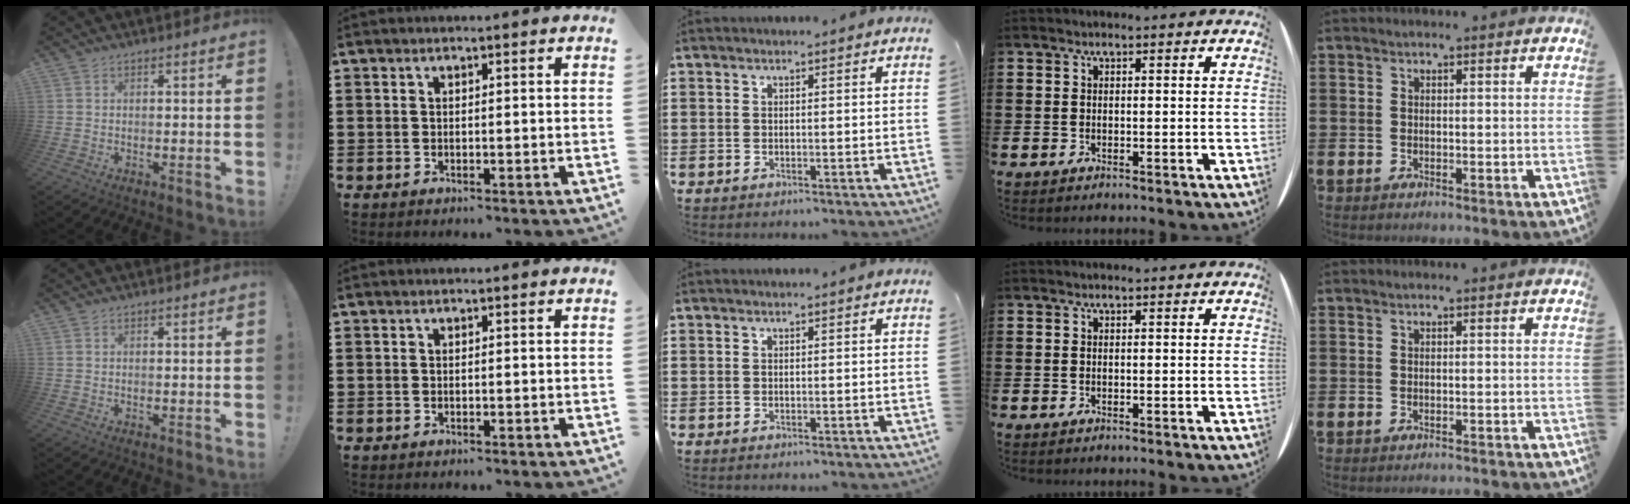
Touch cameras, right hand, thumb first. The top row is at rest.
{"little": {"total": 0.6, "force": [-0.6, -0.1, 0.0], "torque": [0.000, 0.000, -0.013]}}